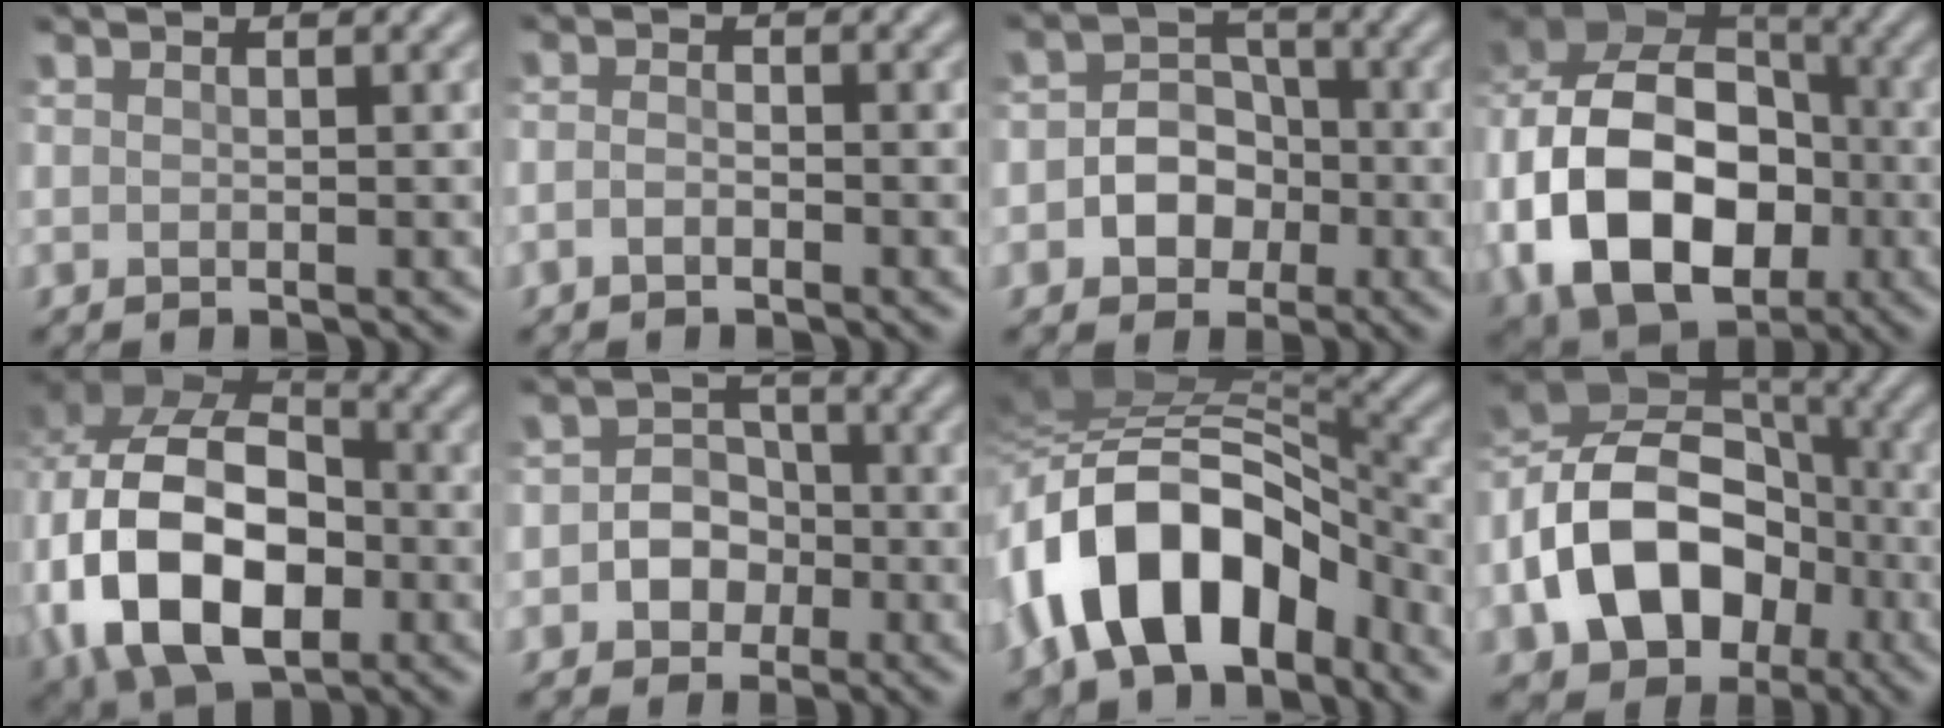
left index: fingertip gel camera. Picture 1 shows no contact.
{"total": 1.1, "force": [-0.7, 0.5, 0.8], "torque": [-0.019, 0.000, -0.017]}
{"total": 4.4, "force": [-1.1, 3.6, 2.2], "torque": [-0.007, 0.004, -0.033]}
{"total": 16.7, "force": [-4.3, 11.9, 10.8], "torque": [-0.204, -0.008, -0.085]}
{"total": 14.7, "force": [-3.0, 10.0, 10.3], "torque": [-0.202, -0.020, -0.059]}
{"total": 3.6, "force": [-0.9, 3.1, 1.6], "torque": [-0.002, 0.004, -0.030]}
{"total": 13.6, "force": [-5.5, 7.7, 9.8], "torque": [-0.168, 0.017, -0.109]}
{"total": 13.4, "force": [-4.4, 9.9, 8.0], "torque": [-0.150, -0.007, -0.082]}